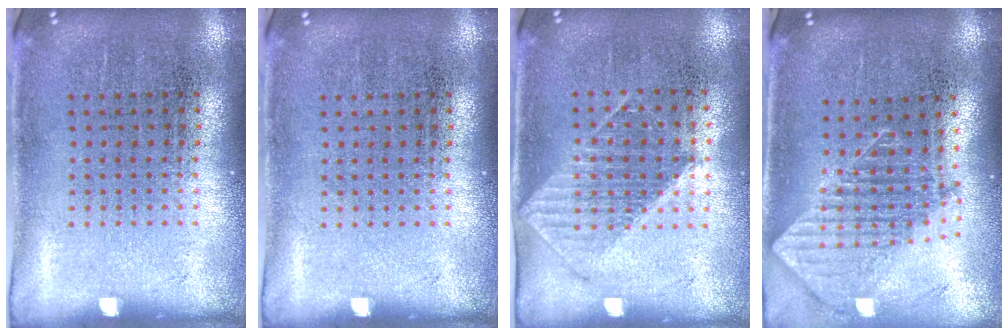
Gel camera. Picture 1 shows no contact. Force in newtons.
{"total": 0.0}
{"total": 1.0, "press": 0.9, "slide": 0.3}
{"total": 1.8, "press": 1.5, "slide": 1.1}